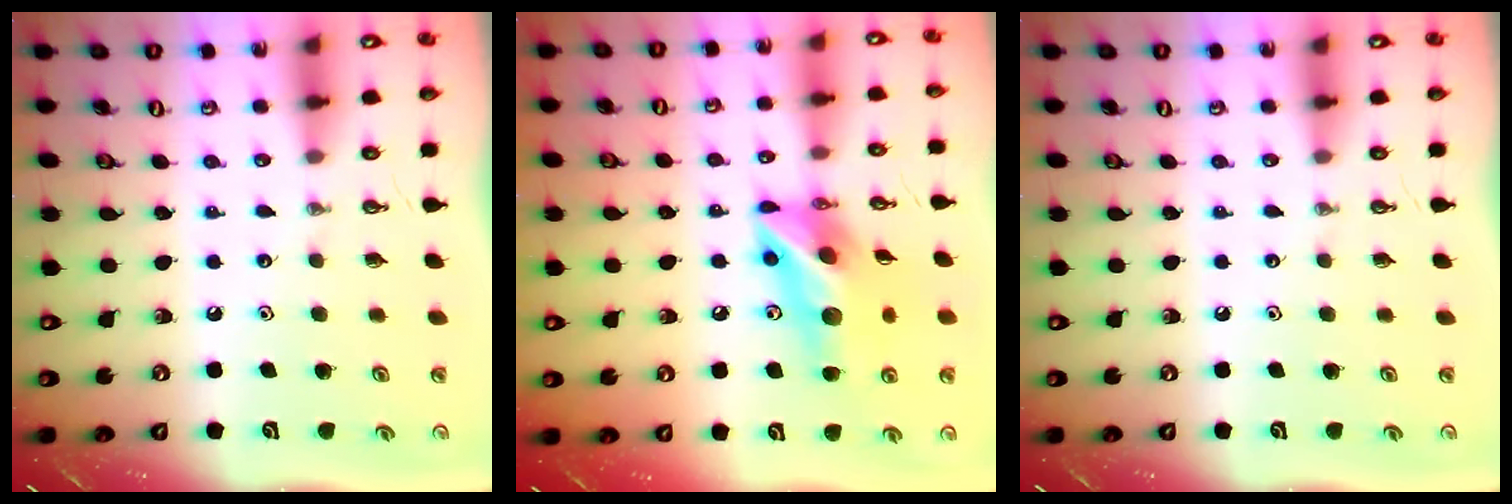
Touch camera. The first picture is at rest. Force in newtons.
{"total": 15.0, "press": 14.7, "slide": 2.6}
{"total": 0.0}